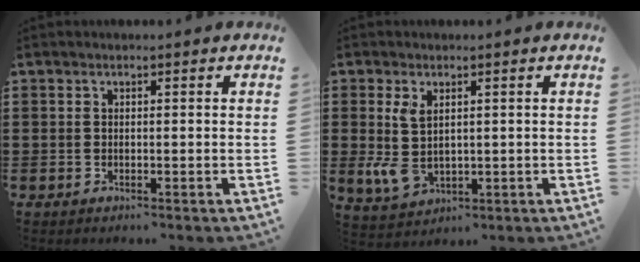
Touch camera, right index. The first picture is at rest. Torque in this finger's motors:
{"motor_torque": [1.54, 0.33, 0.80, 0.21]}